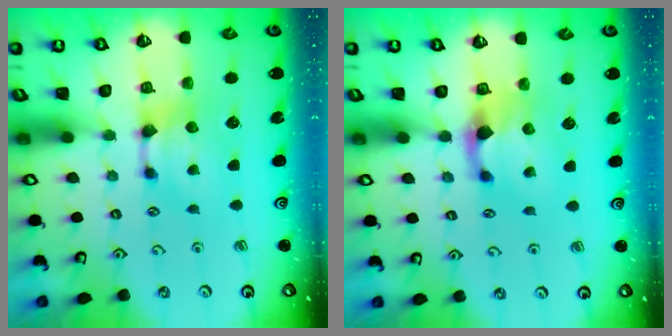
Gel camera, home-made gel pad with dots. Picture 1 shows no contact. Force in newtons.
{"total": 2.0, "press": 1.8, "slide": 1.0}